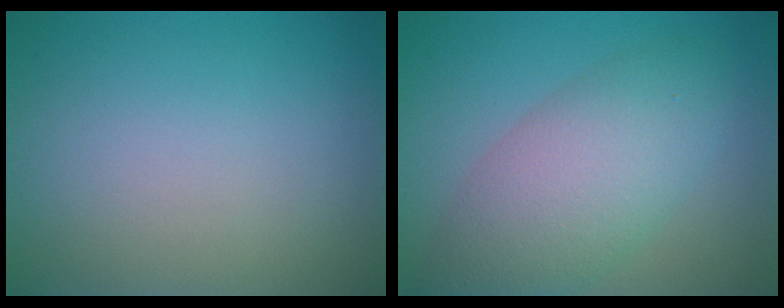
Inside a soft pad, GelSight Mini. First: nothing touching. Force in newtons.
{"total": 6.4, "press": 6.4, "slide": 0.2}